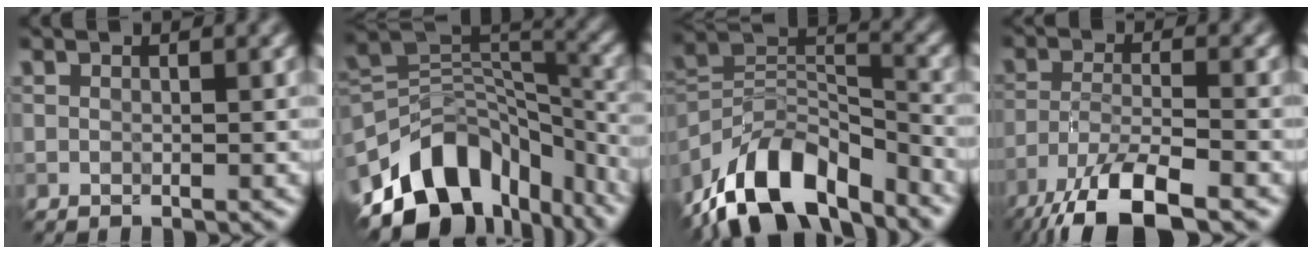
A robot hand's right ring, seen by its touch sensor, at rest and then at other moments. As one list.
[{"total": 12.3, "force": [-7.2, 7.7, 6.4], "torque": [-0.110, 0.001, -0.114]}, {"total": 10.9, "force": [-8.2, 4.7, 5.4], "torque": [-0.083, 0.009, -0.155]}, {"total": 8.7, "force": [-6.5, 2.2, 5.3], "torque": [-0.100, -0.009, -0.120]}]